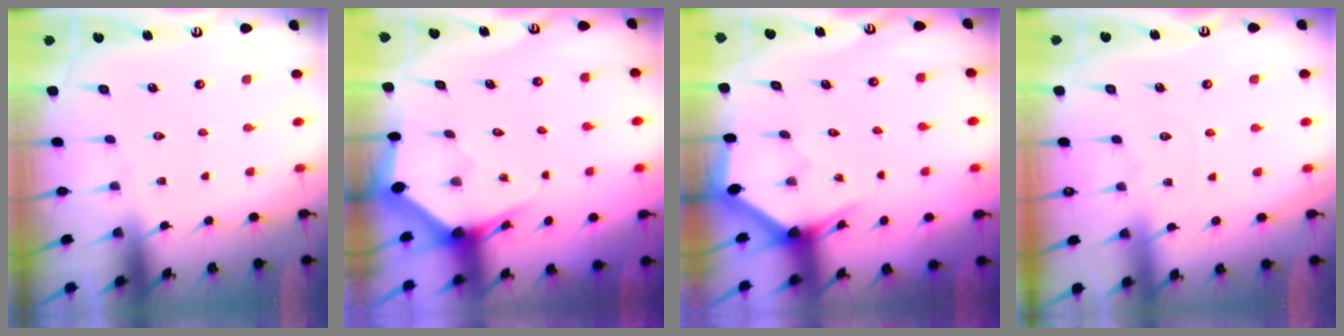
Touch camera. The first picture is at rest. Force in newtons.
{"total": 3.4, "press": 3.4, "slide": 0.5}
{"total": 3.0, "press": 3.0, "slide": 0.1}
{"total": 2.5, "press": 2.4, "slide": 0.3}